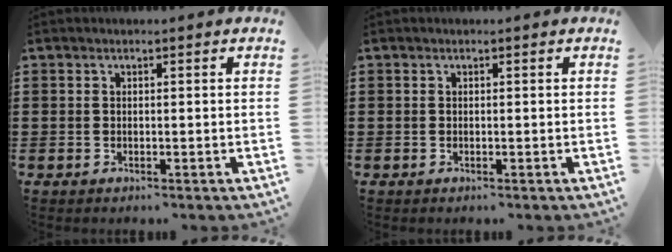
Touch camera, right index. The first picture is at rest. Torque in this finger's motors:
{"motor_torque": [0.03, 0.03, 0.00, 0.00]}